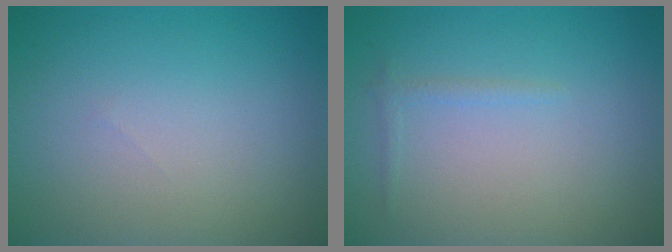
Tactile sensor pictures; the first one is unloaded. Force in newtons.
{"total": 0.7, "press": 0.7, "slide": 0.1}